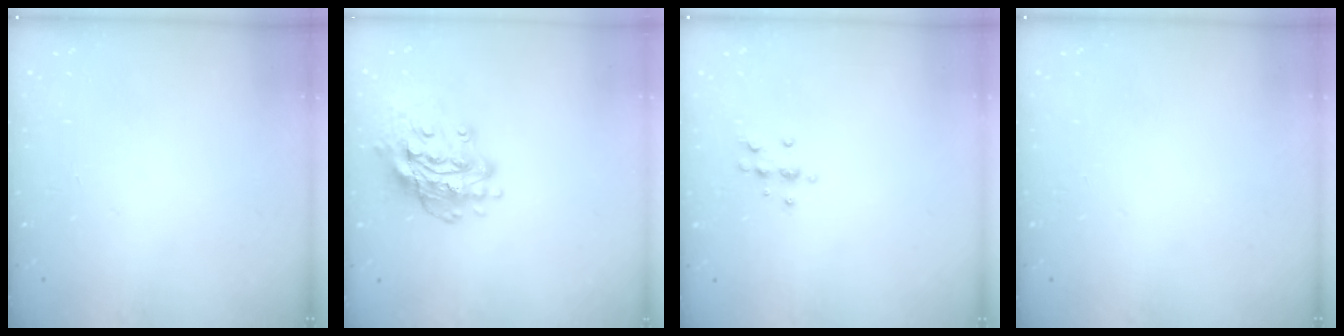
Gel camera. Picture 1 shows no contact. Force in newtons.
{"total": 15.9, "press": 15.8, "slide": 1.3}
{"total": 7.5, "press": 7.4, "slide": 1.3}
{"total": 0.0}